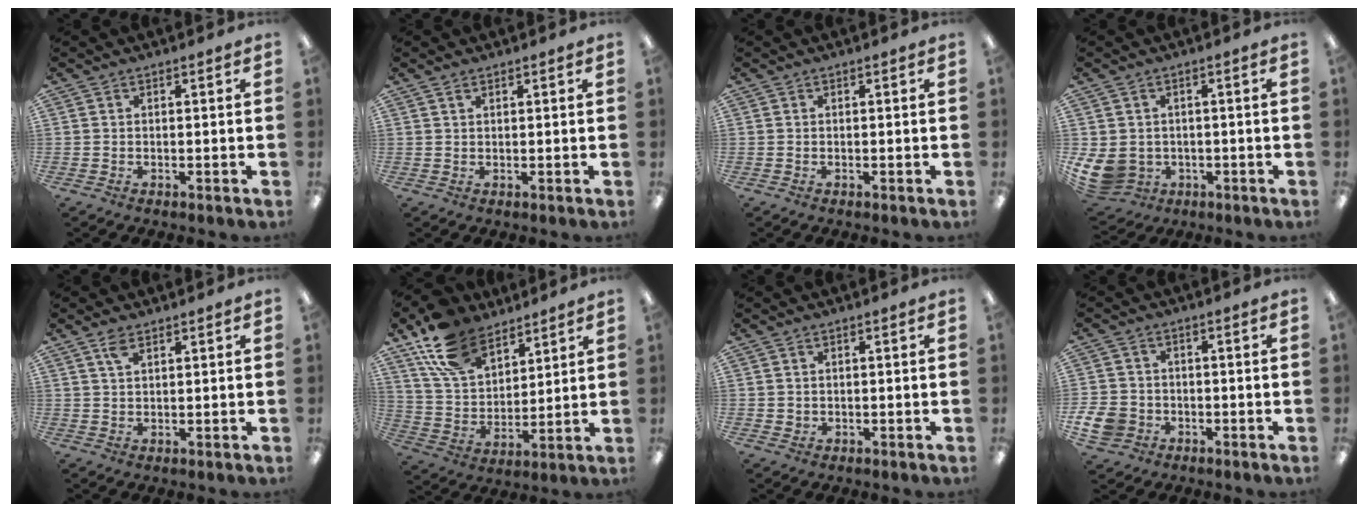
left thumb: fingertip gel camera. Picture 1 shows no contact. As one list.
[{"total": 1.2, "force": [0.9, 0.5, 0.6], "torque": [-0.005, -0.003, 0.015]}, {"total": 0.0}, {"total": 6.6, "force": [-0.9, 5.8, 3.1], "torque": [-0.099, 0.001, -0.014]}, {"total": 3.7, "force": [2.5, 1.5, 2.3], "torque": [-0.053, 0.002, 0.045]}, {"total": 15.9, "force": [10.8, 9.0, 7.5], "torque": [-0.157, -0.039, 0.209]}, {"total": 1.3, "force": [0.6, 1.0, 0.2], "torque": [-0.006, 0.004, 0.011]}, {"total": 6.6, "force": [-2.3, 5.5, 2.8], "torque": [-0.080, 0.014, -0.043]}]